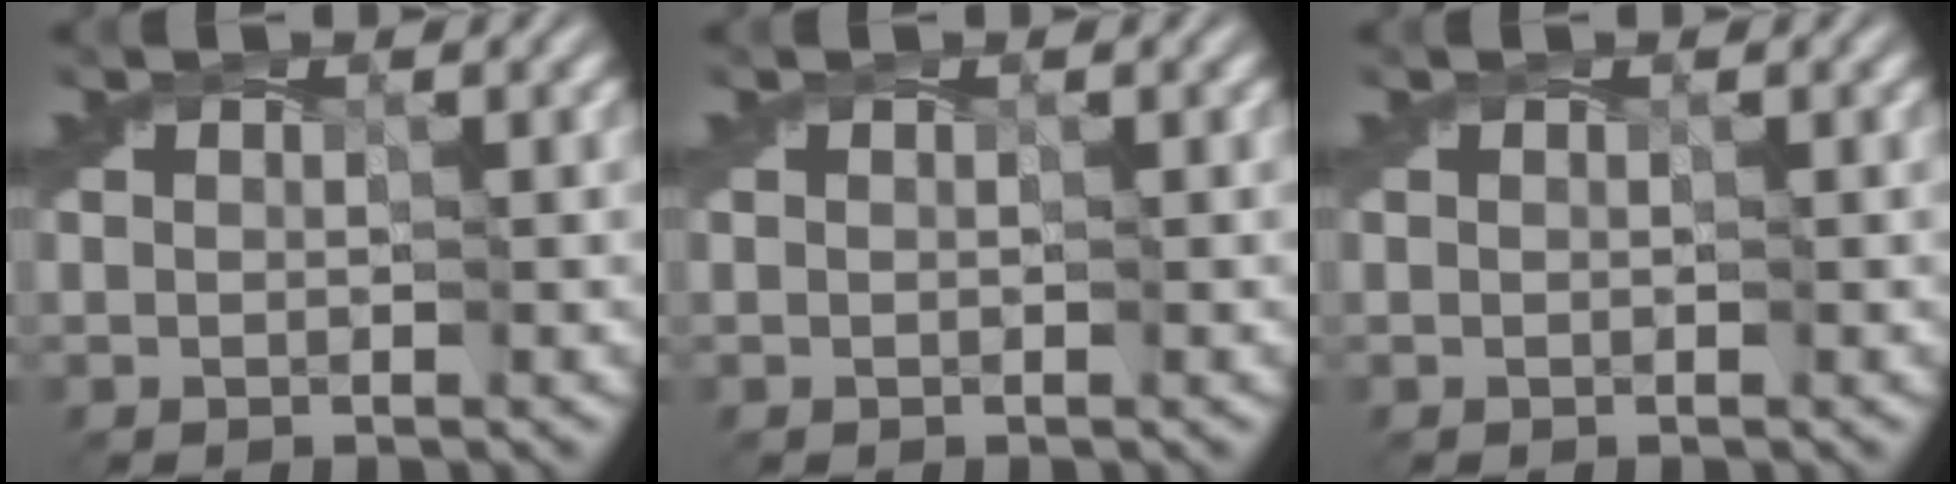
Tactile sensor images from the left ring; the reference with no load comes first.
{"total": 0.0}
{"total": 0.0}